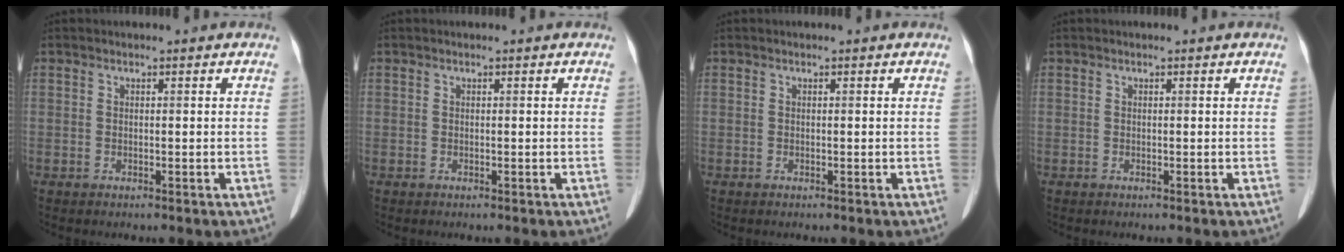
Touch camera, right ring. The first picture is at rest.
{"total": 0.0}
{"total": 0.0}
{"total": 0.0}